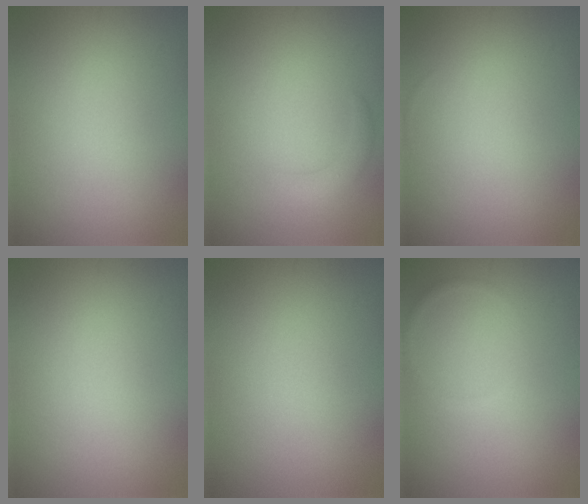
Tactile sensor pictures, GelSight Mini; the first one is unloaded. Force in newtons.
{"total": 1.6, "press": 1.6, "slide": 0.0}
{"total": 0.0}
{"total": 0.0}
{"total": 0.0}
{"total": 0.7, "press": 0.7, "slide": 0.0}